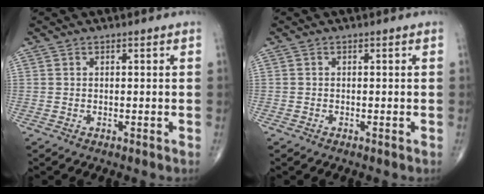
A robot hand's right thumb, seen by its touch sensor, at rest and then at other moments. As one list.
[{"total": 0.0}]